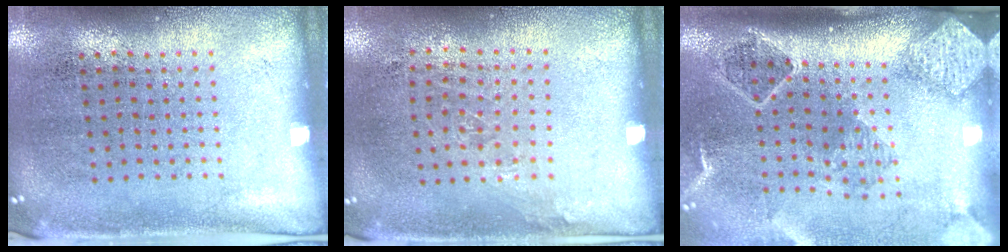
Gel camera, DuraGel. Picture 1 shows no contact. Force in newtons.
{"total": 0.9, "press": 0.7, "slide": 0.6}
{"total": 2.7, "press": 1.9, "slide": 2.0}